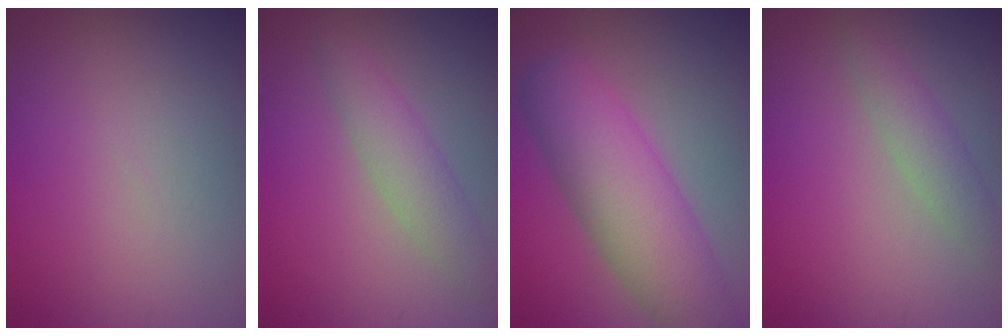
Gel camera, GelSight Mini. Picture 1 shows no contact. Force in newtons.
{"total": 2.8, "press": 2.8, "slide": 0.0}
{"total": 7.7, "press": 7.7, "slide": 0.2}
{"total": 2.2, "press": 2.2, "slide": 0.1}